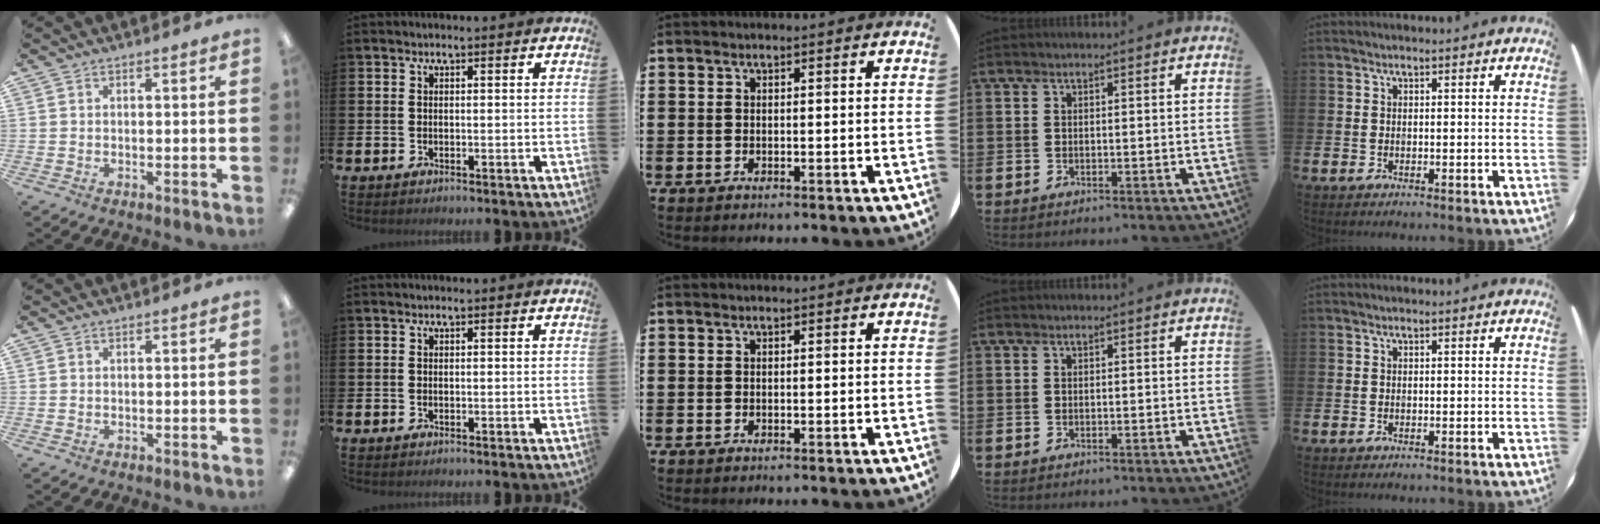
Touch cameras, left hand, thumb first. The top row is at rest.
{}